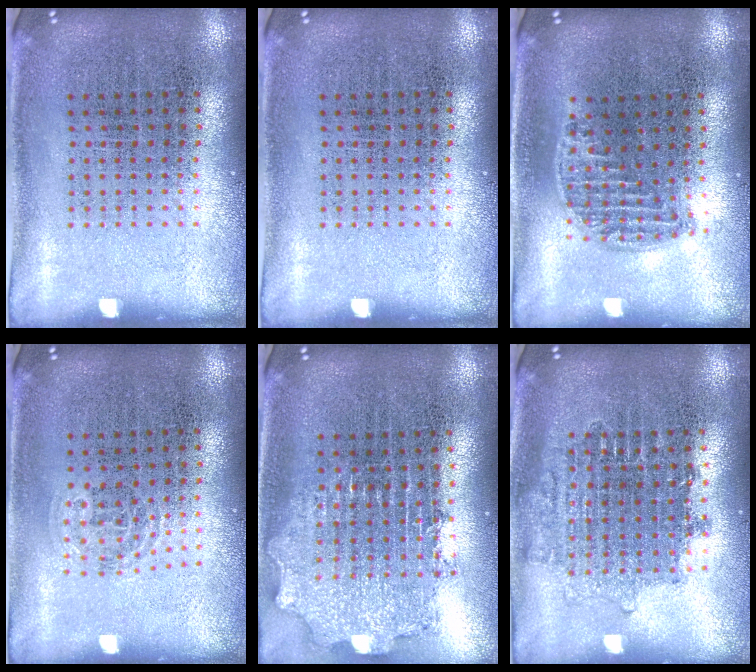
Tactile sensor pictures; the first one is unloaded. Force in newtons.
{"total": 0.0}
{"total": 1.2, "press": 1.1, "slide": 0.5}
{"total": 0.8, "press": 0.6, "slide": 0.6}
{"total": 2.0, "press": 1.6, "slide": 1.3}
{"total": 1.6, "press": 1.3, "slide": 0.9}